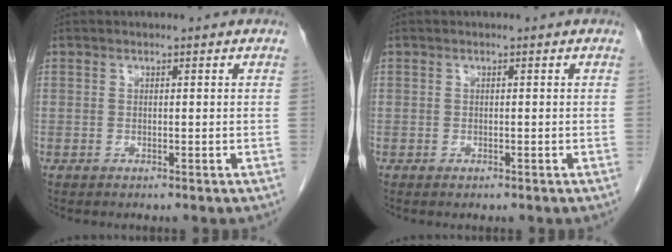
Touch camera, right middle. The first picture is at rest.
{"total": 0.0}